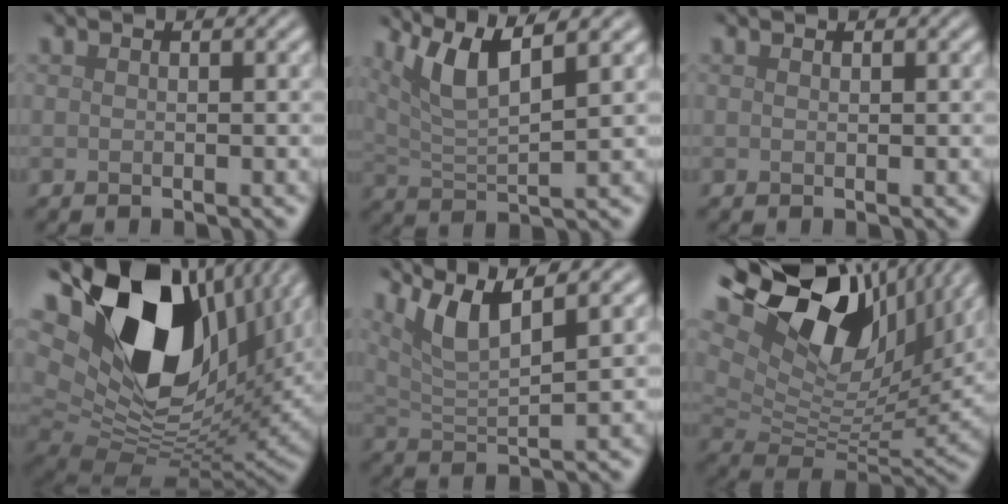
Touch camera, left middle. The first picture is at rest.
{"total": 5.7, "force": [3.3, 1.3, 4.4], "torque": [-0.084, 0.006, 0.061]}
{"total": 0.0}
{"total": 19.0, "force": [7.1, 11.6, 13.3], "torque": [-0.262, -0.003, 0.135]}
{"total": 5.3, "force": [3.4, 1.1, 3.9], "torque": [-0.076, 0.005, 0.065]}
{"total": 16.2, "force": [8.5, 8.5, 10.9], "torque": [-0.236, 0.033, 0.150]}